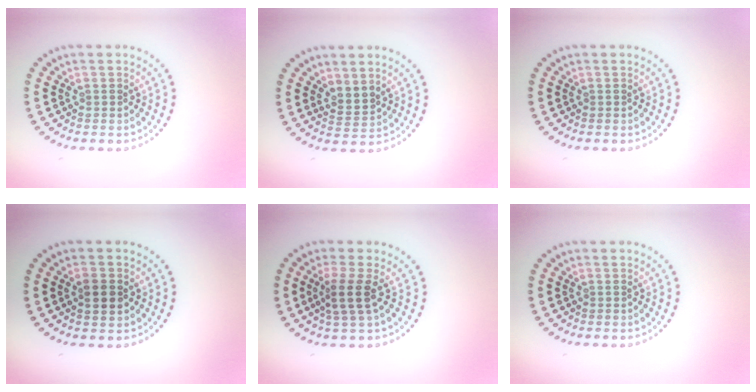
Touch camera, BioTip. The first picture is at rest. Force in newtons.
{"total": 1.8, "press": 1.3, "slide": 1.2}
{"total": 0.0}
{"total": 2.2, "press": 2.2, "slide": 0.1}
{"total": 2.6, "press": 2.1, "slide": 1.6}
{"total": 0.0}